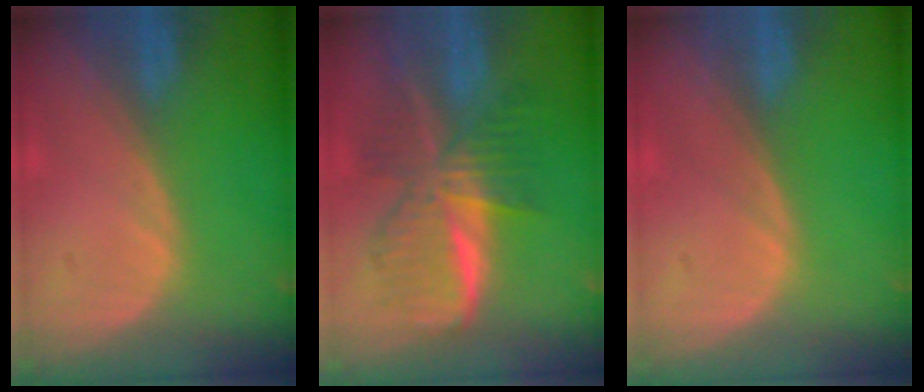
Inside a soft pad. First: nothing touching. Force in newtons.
{"total": 9.5, "press": 9.5, "slide": 0.6}
{"total": 0.0}